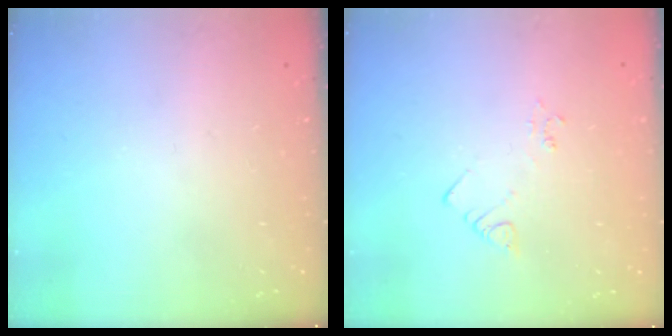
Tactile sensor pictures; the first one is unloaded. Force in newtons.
{"total": 2.6, "press": 2.6, "slide": 0.3}